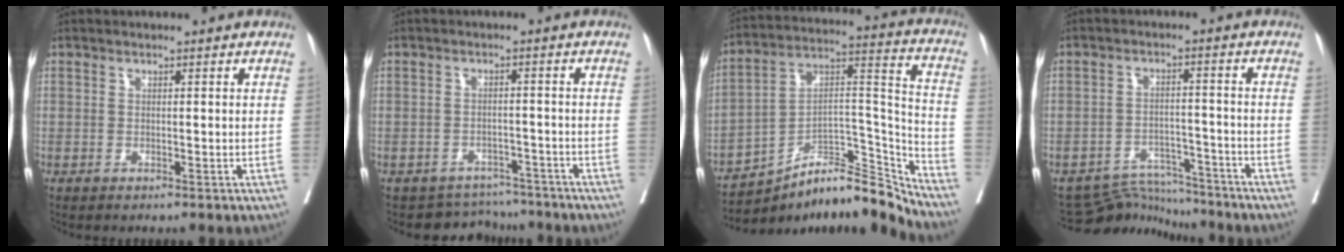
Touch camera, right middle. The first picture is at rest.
{"total": 5.7, "force": [-5.2, 2.1, -1.1], "torque": [0.022, 0.023, -0.070]}
{"total": 16.2, "force": [-14.0, 3.4, 7.5], "torque": [-0.095, 0.064, -0.228]}
{"total": 6.9, "force": [-6.6, 0.8, -1.6], "torque": [0.028, 0.013, -0.109]}